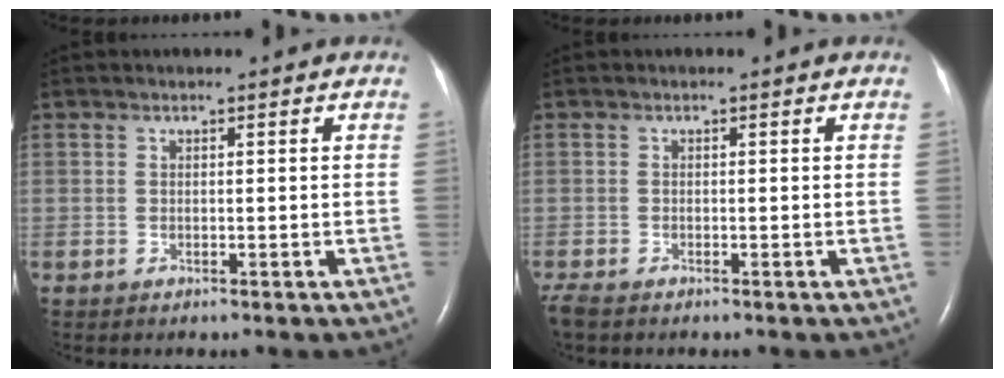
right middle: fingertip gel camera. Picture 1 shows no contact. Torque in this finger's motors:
{"motor_torque": [0.02, -0.05, 0.03, 0.02]}